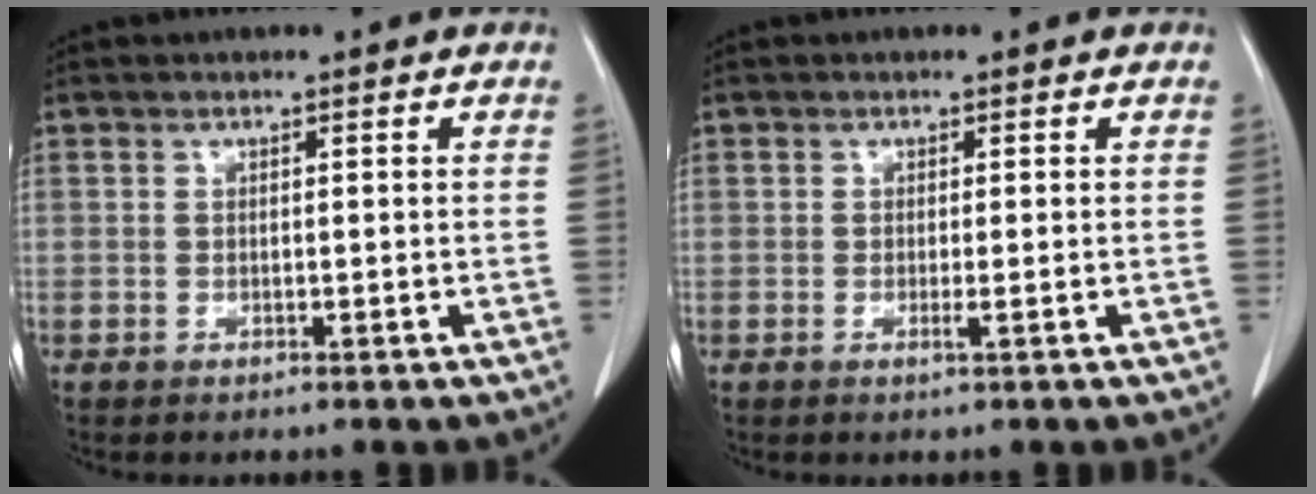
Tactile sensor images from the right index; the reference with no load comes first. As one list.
[{"total": 1.0, "force": [-0.3, -0.2, 0.9], "torque": [-0.017, -0.004, -0.005]}]